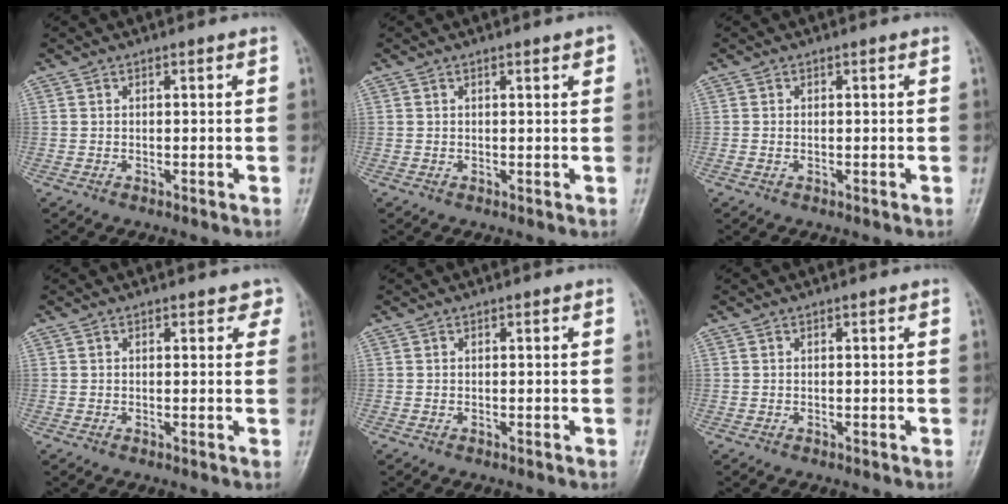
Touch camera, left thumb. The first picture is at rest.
{"total": 1.5, "force": [0.9, 0.3, 1.1], "torque": [-0.014, -0.002, 0.010]}
{"total": 0.6, "force": [0.0, 0.3, 0.5], "torque": [-0.016, 0.009, 0.004]}
{"total": 2.5, "force": [1.6, 1.7, 0.9], "torque": [0.022, -0.004, 0.013]}
{"total": 0.0}
{"total": 0.0}